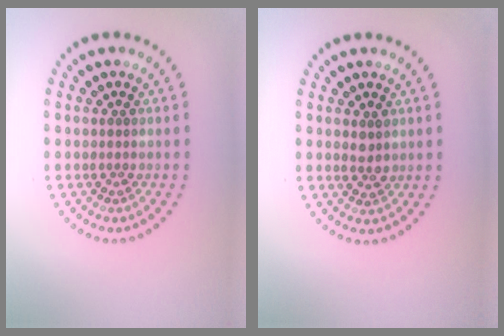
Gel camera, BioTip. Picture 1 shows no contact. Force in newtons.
{"total": 1.6, "press": 1.6, "slide": 0.4}